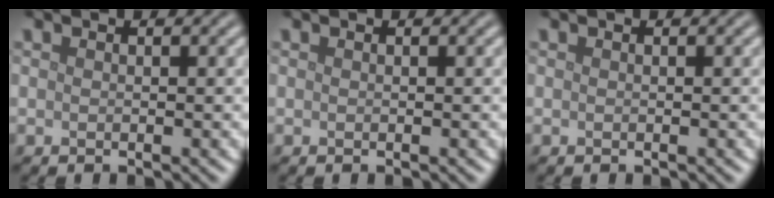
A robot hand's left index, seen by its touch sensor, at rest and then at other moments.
{"total": 0.0}
{"total": 0.0}